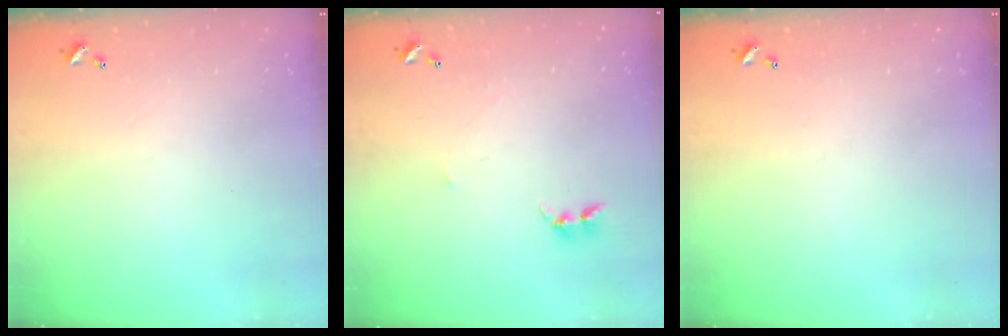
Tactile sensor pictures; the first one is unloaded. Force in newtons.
{"total": 2.6, "press": 2.6, "slide": 0.3}
{"total": 0.0}